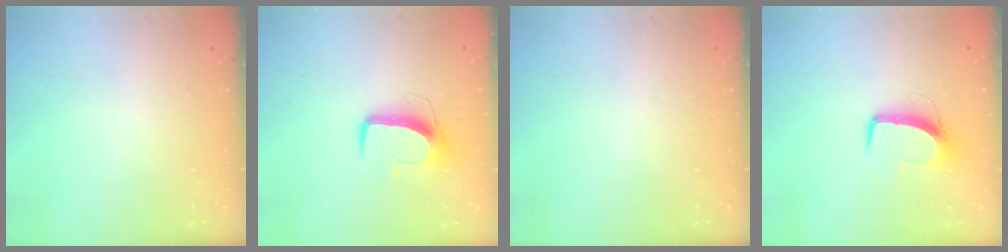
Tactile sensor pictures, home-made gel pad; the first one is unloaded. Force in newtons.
{"total": 10.2, "press": 10.1, "slide": 0.5}
{"total": 0.0}
{"total": 10.2, "press": 10.2, "slide": 0.5}